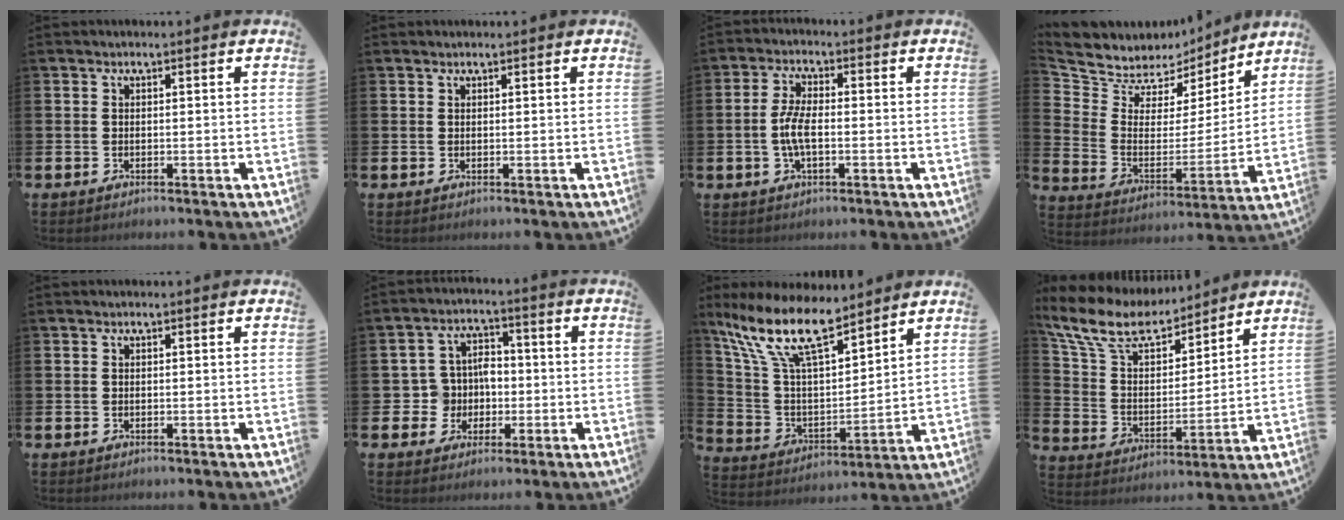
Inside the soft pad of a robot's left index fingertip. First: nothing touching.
{"total": 0.5, "force": [0.5, 0.1, 0.0], "torque": [0.003, -0.001, 0.009]}
{"total": 4.6, "force": [-0.5, 1.8, 4.2], "torque": [-0.085, 0.000, -0.015]}
{"total": 6.8, "force": [5.9, 3.3, -0.2], "torque": [-0.046, -0.049, 0.103]}
{"total": 0.0}
{"total": 5.4, "force": [-0.5, 5.1, 1.6], "torque": [-0.047, 0.010, -0.013]}
{"total": 13.1, "force": [10.3, 3.8, 7.2], "torque": [-0.180, -0.050, 0.184]}
{"total": 11.1, "force": [9.4, 4.2, 4.1], "torque": [-0.130, -0.053, 0.170]}